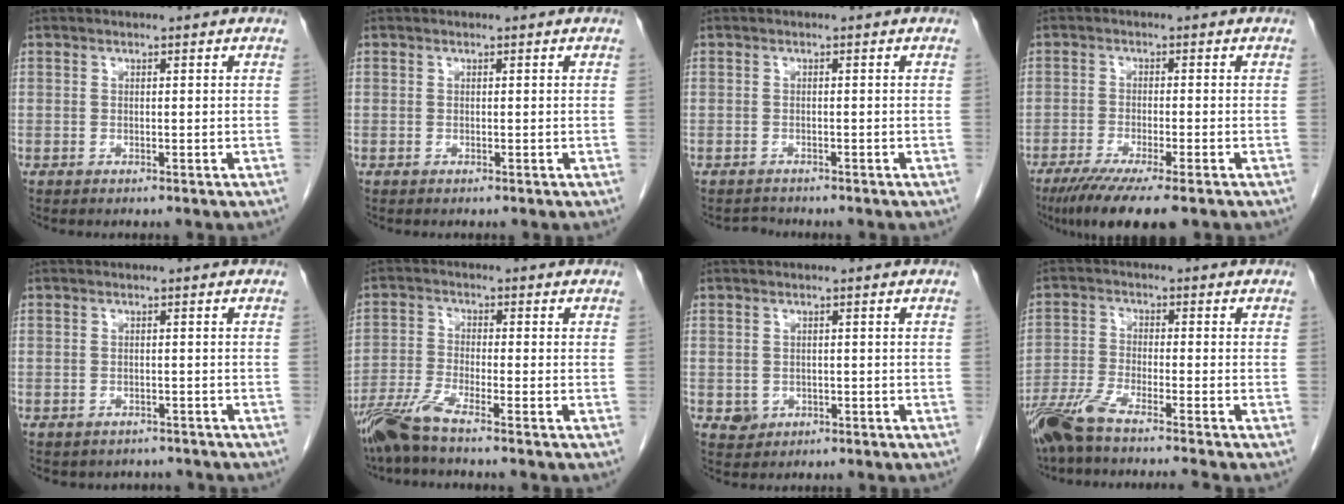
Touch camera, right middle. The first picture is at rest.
{"total": 0.0}
{"total": 1.3, "force": [-1.2, 0.2, -0.3], "torque": [0.002, -0.007, -0.018]}
{"total": 9.1, "force": [-6.6, 0.6, 6.3], "torque": [-0.097, -0.022, -0.102]}
{"total": 4.1, "force": [-3.6, 1.9, 0.2], "torque": [-0.005, 0.006, -0.044]}
{"total": 5.4, "force": [-4.4, -0.7, 3.0], "torque": [-0.068, -0.022, -0.097]}
{"total": 2.1, "force": [-0.5, 1.9, 0.6], "torque": [-0.006, 0.004, 0.000]}
{"total": 9.1, "force": [-7.8, -1.0, 4.7], "torque": [-0.079, -0.027, -0.139]}